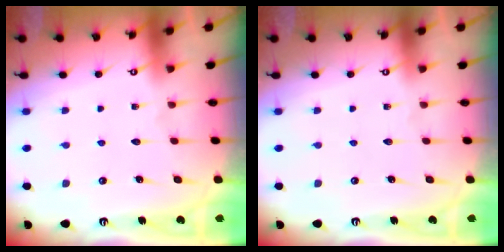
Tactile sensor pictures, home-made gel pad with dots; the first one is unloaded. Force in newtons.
{"total": 0.0}